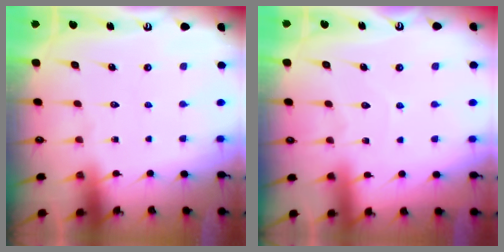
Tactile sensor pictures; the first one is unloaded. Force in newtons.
{"total": 4.1, "press": 4.1, "slide": 0.4}